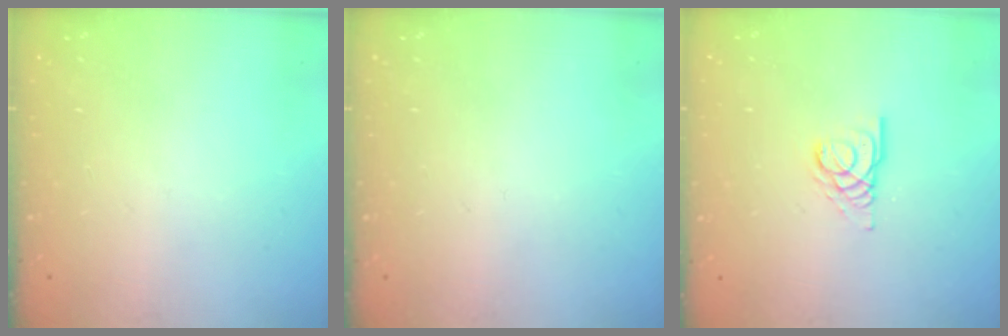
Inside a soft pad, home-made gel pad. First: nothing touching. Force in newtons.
{"total": 0.0}
{"total": 4.1, "press": 4.1, "slide": 0.4}